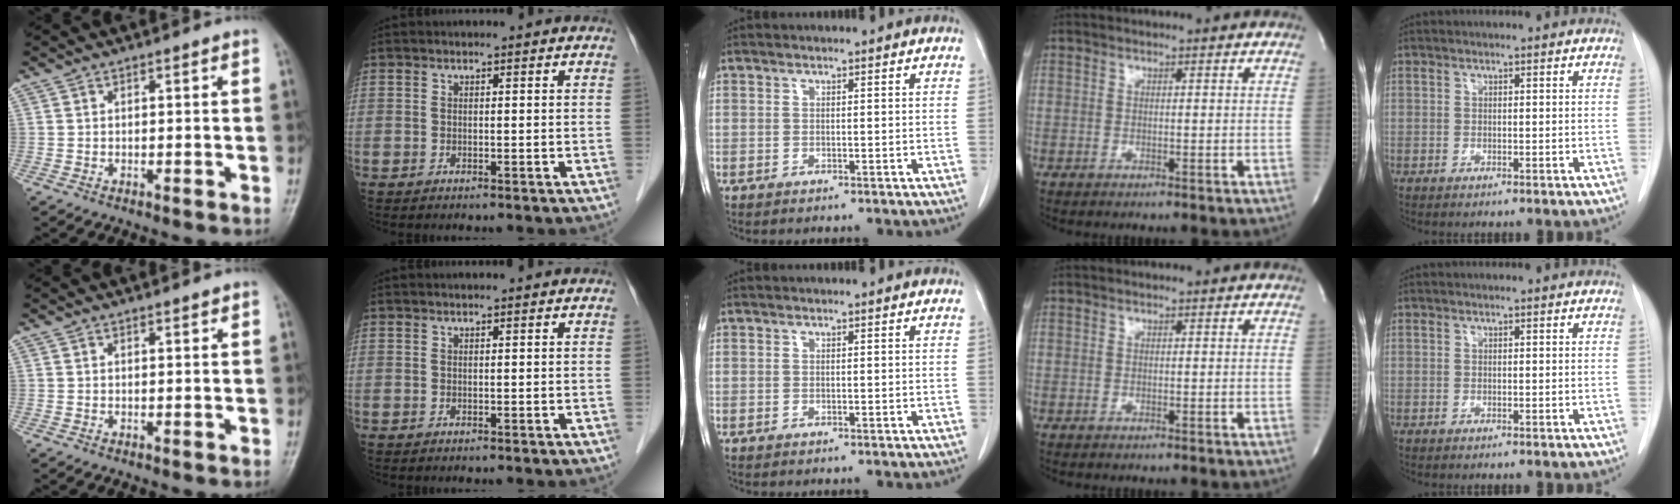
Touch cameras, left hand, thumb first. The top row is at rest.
{"thumb": {"total": 0.9, "force": [0.7, 0.4, 0.5], "torque": [-0.005, -0.003, 0.008]}, "index": {"total": 0.9, "force": [0.9, 0.0, 0.3], "torque": [-0.006, 0.012, 0.017]}}